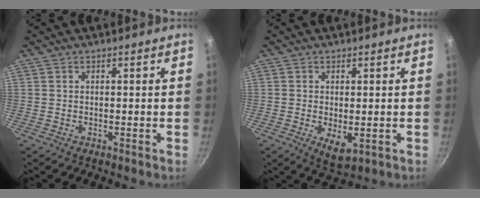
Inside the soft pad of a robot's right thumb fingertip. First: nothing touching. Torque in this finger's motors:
{"motor_torque": [-0.20, 0.36, 0.21, 0.19, 0.00]}